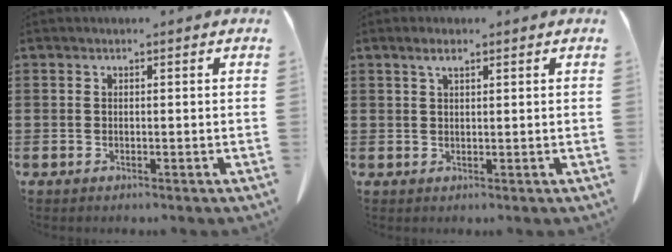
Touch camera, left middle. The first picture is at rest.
{"total": 1.9, "force": [1.0, 0.5, 1.5], "torque": [-0.033, 0.002, 0.018]}